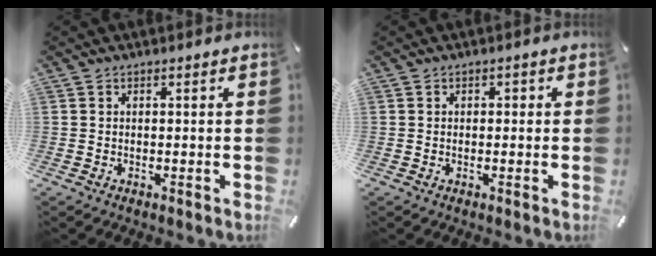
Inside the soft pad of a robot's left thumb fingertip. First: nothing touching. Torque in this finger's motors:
{"motor_torque": [0.21, 0.21, -0.02, -0.02, 0.00]}